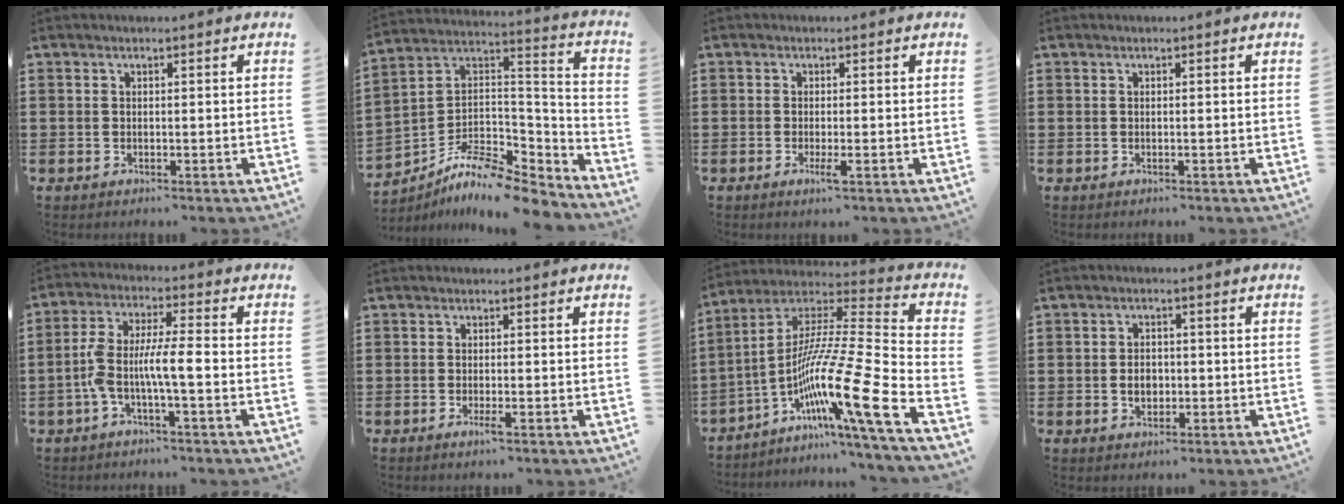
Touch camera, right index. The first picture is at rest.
{"total": 9.1, "force": [-7.7, 2.5, 4.2], "torque": [-0.084, 0.007, -0.154]}
{"total": 2.1, "force": [-0.8, 0.2, 1.9], "torque": [-0.040, -0.007, -0.016]}
{"total": 0.0}
{"total": 6.8, "force": [-2.1, 1.4, 6.4], "torque": [-0.147, -0.008, -0.051]}
{"total": 1.6, "force": [-0.8, 0.1, 1.4], "torque": [-0.030, -0.006, -0.016]}
{"total": 17.0, "force": [-7.6, 0.7, 15.2], "torque": [-0.282, -0.020, -0.141]}
{"total": 2.8, "force": [-0.3, 2.0, 2.0], "torque": [-0.040, 0.005, -0.008]}